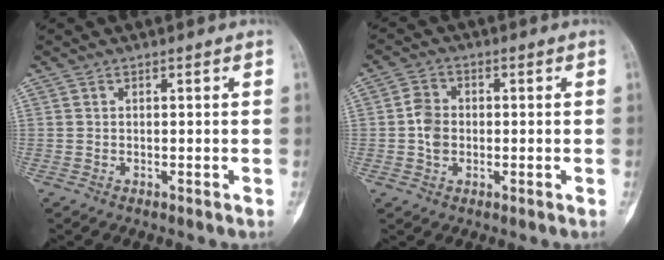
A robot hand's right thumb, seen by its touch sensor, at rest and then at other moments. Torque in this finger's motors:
{"motor_torque": [0.47, 1.22, 0.15, -0.26, 0.05]}